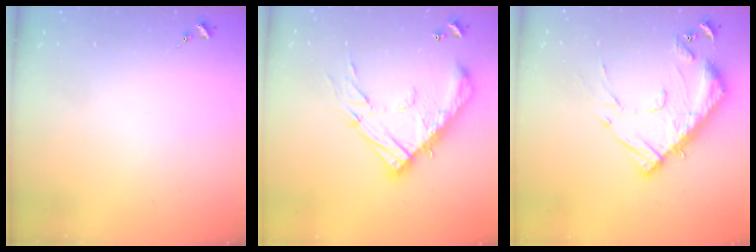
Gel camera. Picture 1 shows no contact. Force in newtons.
{"total": 20.3, "press": 20.3, "slide": 1.7}
{"total": 16.6, "press": 16.6, "slide": 1.4}